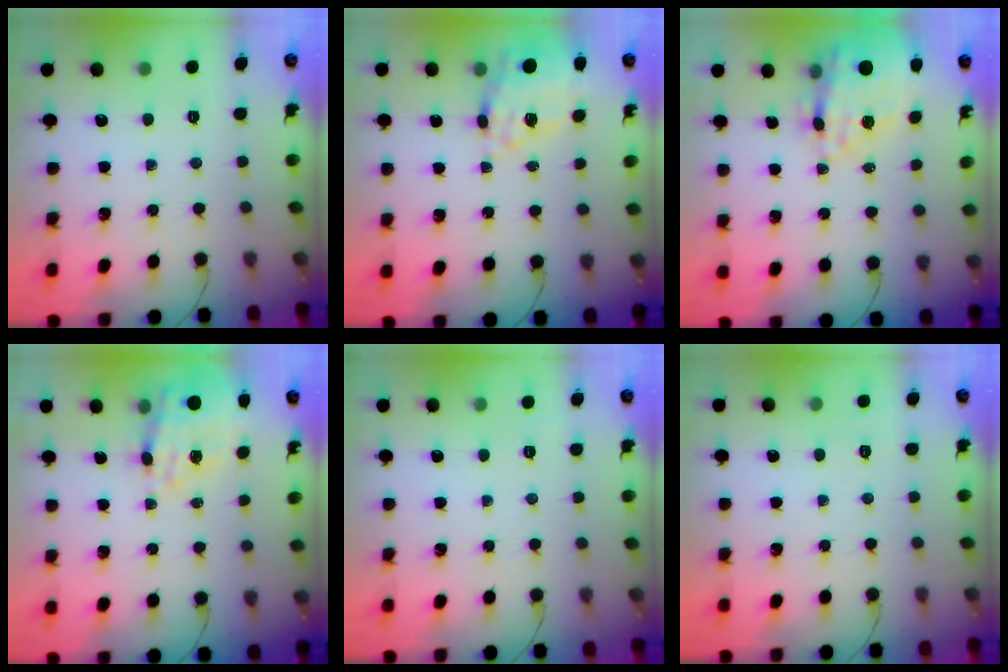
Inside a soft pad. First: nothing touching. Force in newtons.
{"total": 9.7, "press": 9.1, "slide": 3.3}
{"total": 20.1, "press": 19.7, "slide": 4.1}
{"total": 14.4, "press": 14.1, "slide": 3.1}
{"total": 2.0, "press": 1.6, "slide": 1.2}
{"total": 5.3, "press": 5.0, "slide": 1.8}